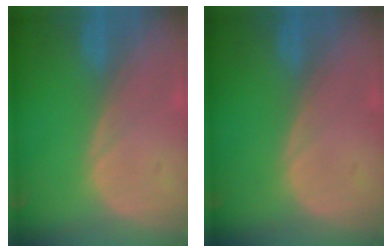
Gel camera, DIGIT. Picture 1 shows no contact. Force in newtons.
{"total": 0.0}